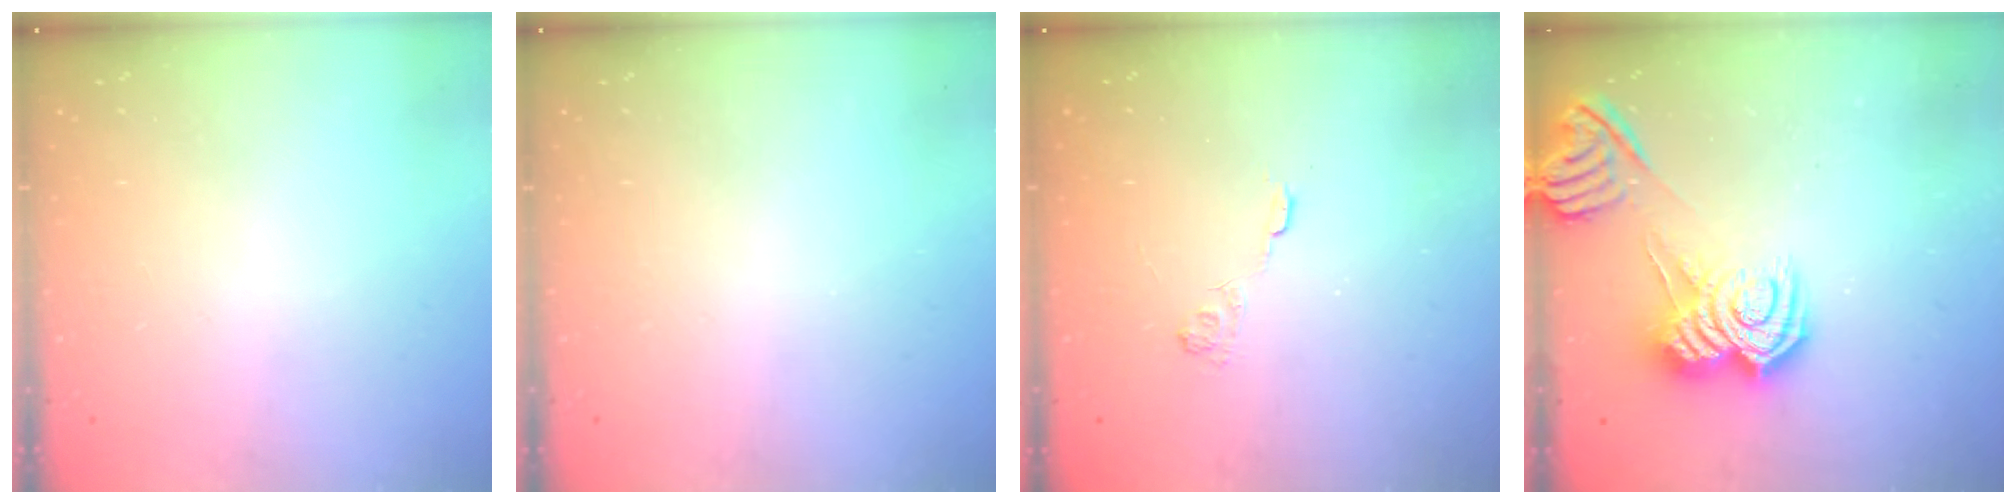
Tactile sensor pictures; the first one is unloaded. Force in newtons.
{"total": 0.0}
{"total": 3.2, "press": 2.9, "slide": 1.4}
{"total": 9.6, "press": 9.6, "slide": 0.7}